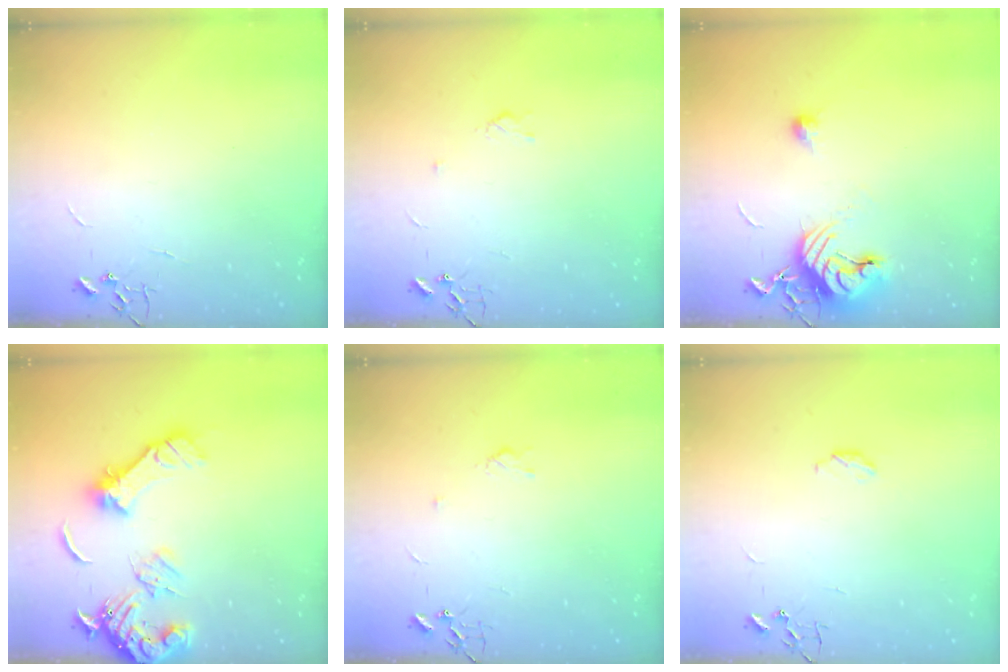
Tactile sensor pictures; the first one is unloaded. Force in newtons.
{"total": 3.5, "press": 3.5, "slide": 0.7}
{"total": 11.4, "press": 11.4, "slide": 0.9}
{"total": 13.9, "press": 13.6, "slide": 2.7}
{"total": 3.5, "press": 3.5, "slide": 0.7}
{"total": 3.8, "press": 3.8, "slide": 0.6}